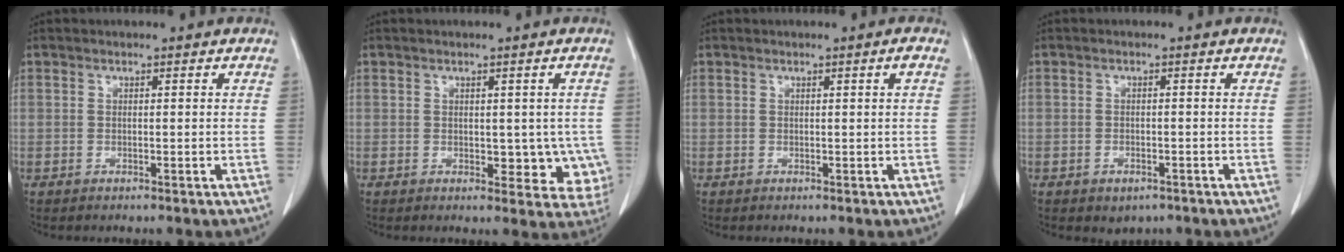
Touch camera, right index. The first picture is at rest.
{"total": 6.3, "force": [-0.5, 4.0, 4.9], "torque": [-0.028, 0.000, 0.001]}
{"total": 0.9, "force": [0.2, -0.2, 0.8], "torque": [-0.013, 0.000, 0.006]}
{"total": 2.5, "force": [-1.5, 1.7, 1.1], "torque": [-0.010, 0.002, -0.010]}